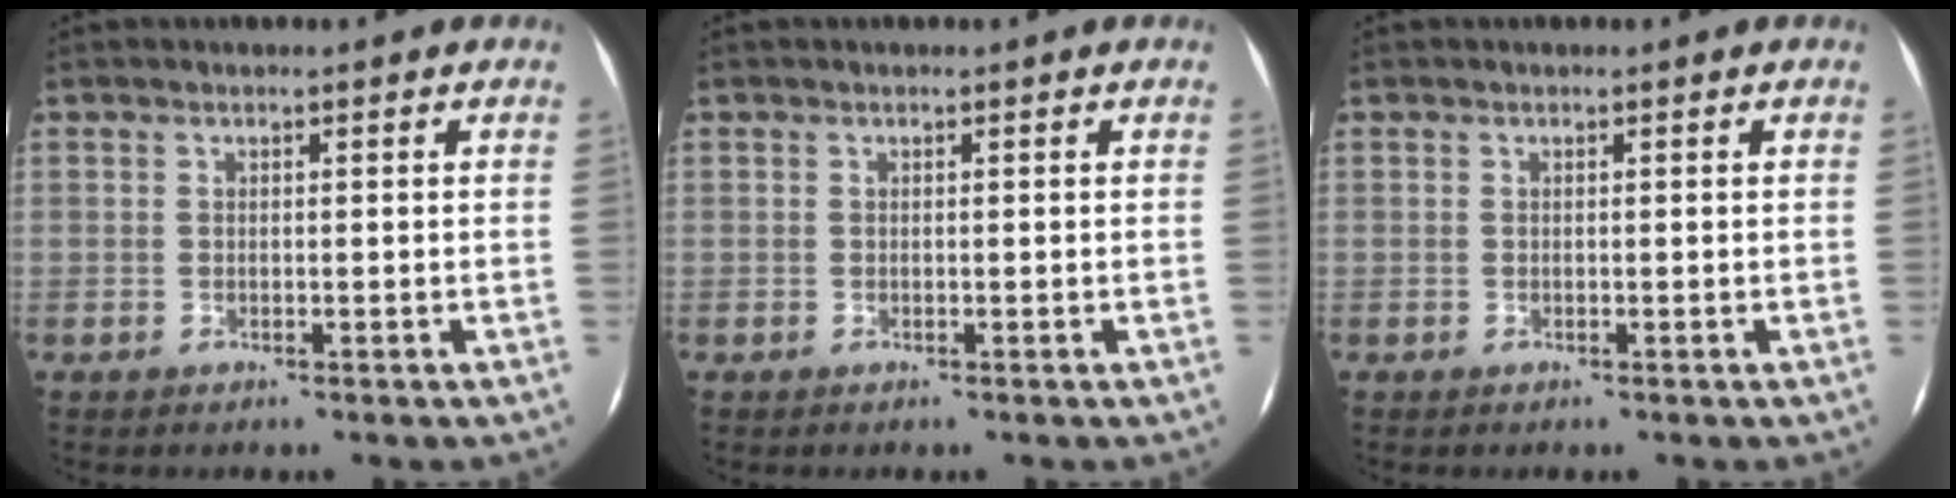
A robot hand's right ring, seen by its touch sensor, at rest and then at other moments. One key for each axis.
{"total": 0.0}
{"total": 0.0}